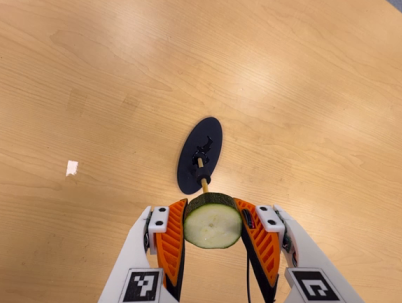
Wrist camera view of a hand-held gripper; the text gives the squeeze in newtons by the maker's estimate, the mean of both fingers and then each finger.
{"total": 13.1, "left": 12.9, "right": 13.4}